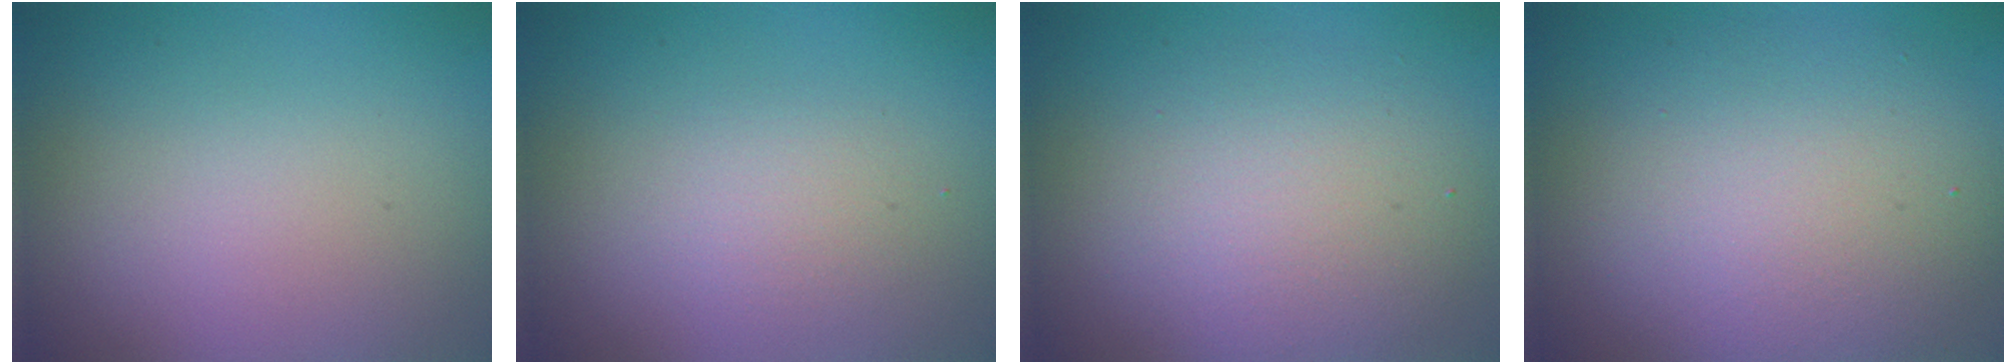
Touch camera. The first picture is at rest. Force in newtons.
{"total": 1.5, "press": 1.5, "slide": 0.1}
{"total": 4.2, "press": 4.2, "slide": 0.1}
{"total": 7.2, "press": 7.2, "slide": 0.5}